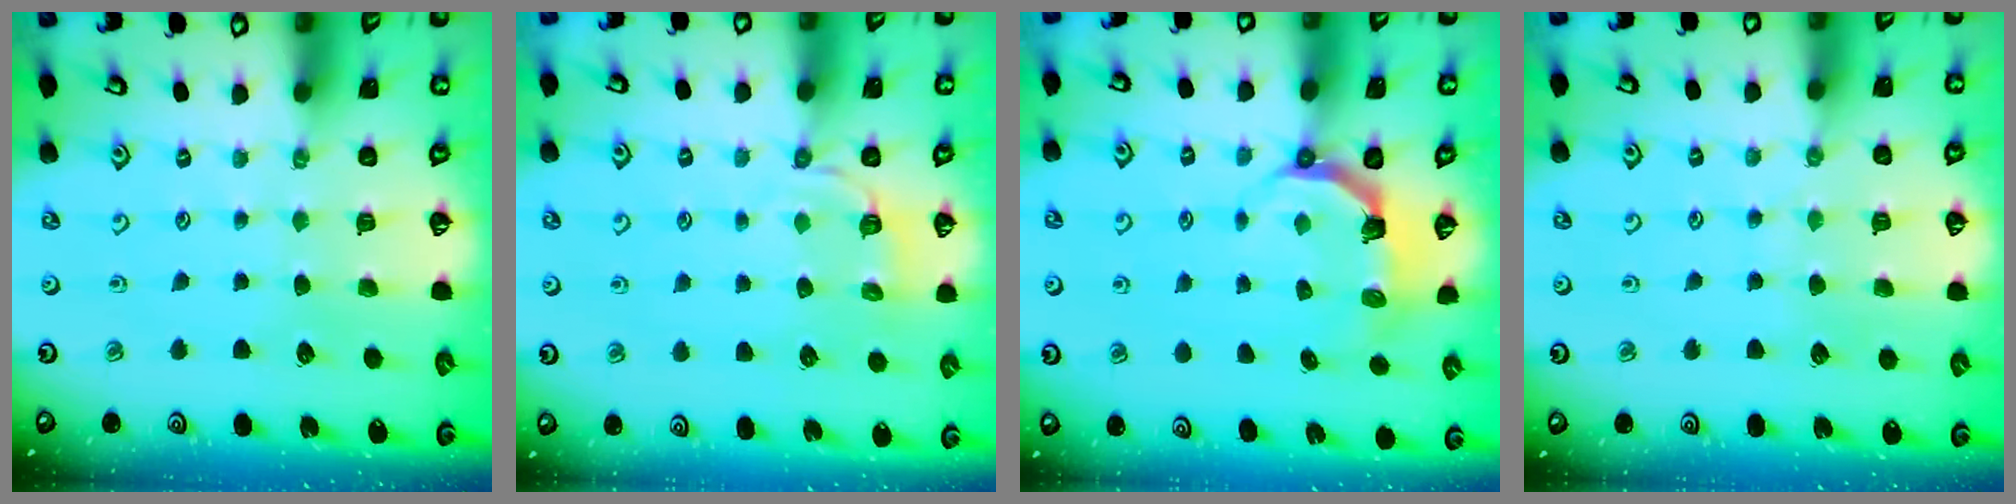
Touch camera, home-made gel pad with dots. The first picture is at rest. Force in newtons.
{"total": 3.8, "press": 3.3, "slide": 2.0}
{"total": 4.8, "press": 3.2, "slide": 3.6}
{"total": 3.9, "press": 3.8, "slide": 0.6}